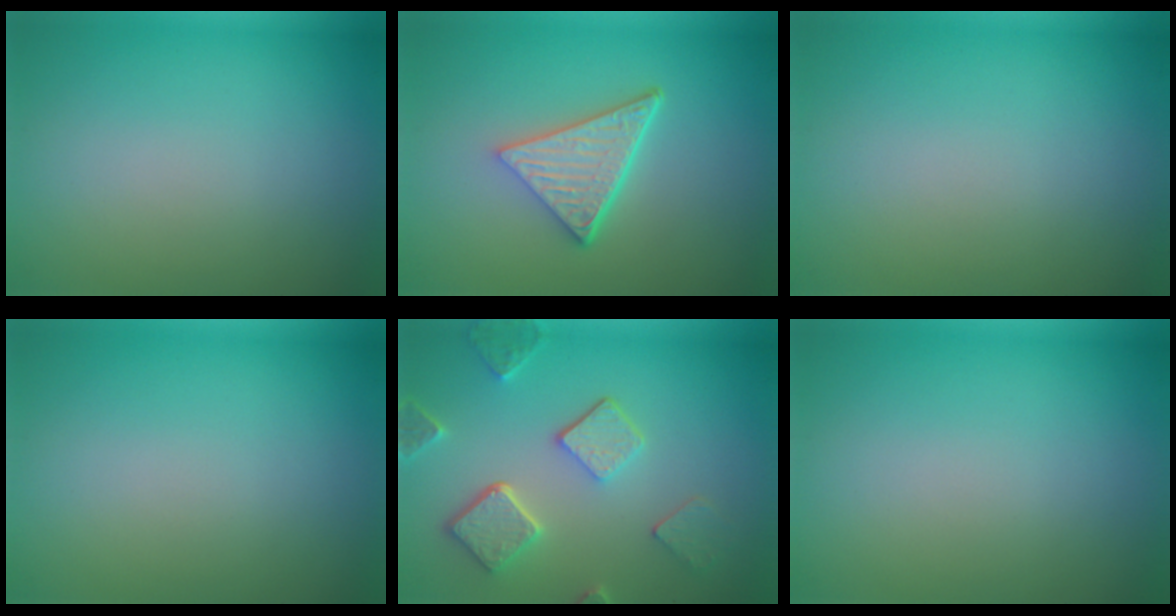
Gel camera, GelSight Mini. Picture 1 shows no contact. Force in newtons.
{"total": 5.2, "press": 3.6, "slide": 3.7}
{"total": 0.0}
{"total": 0.0}
{"total": 5.0, "press": 3.9, "slide": 3.2}
{"total": 0.0}